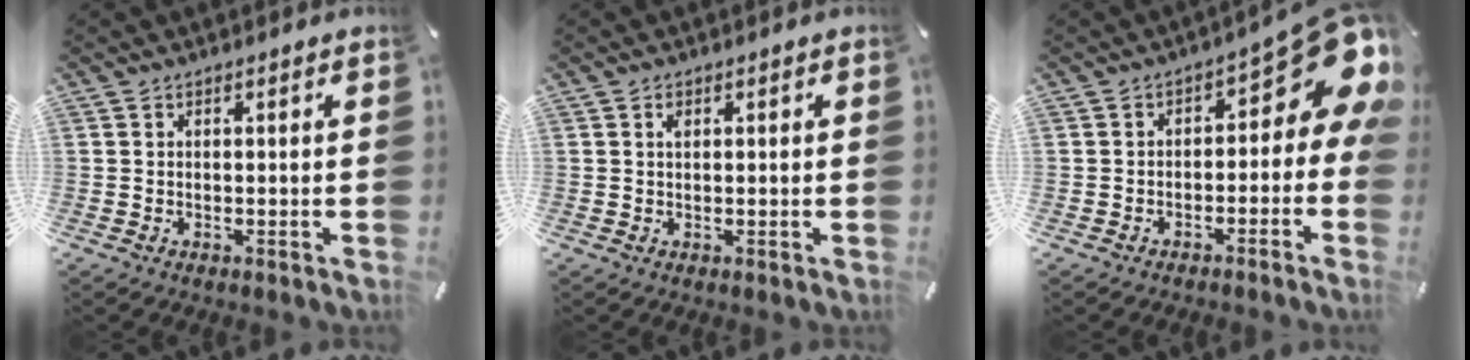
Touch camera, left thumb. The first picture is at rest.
{"total": 1.1, "force": [0.4, 0.6, 0.8], "torque": [-0.016, 0.003, 0.006]}
{"total": 12.7, "force": [3.9, 6.2, 10.4], "torque": [-0.118, -0.036, 0.063]}